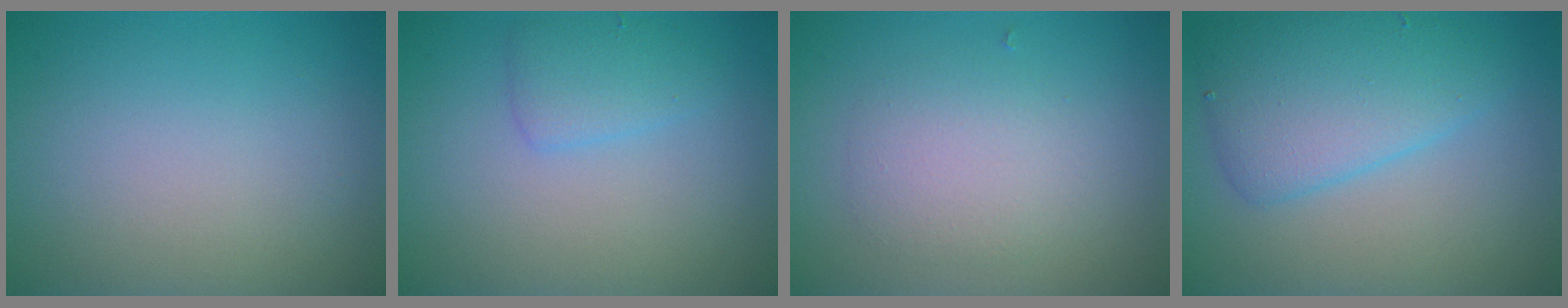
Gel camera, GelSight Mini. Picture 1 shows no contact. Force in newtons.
{"total": 2.1, "press": 2.1, "slide": 0.1}
{"total": 3.0, "press": 3.0, "slide": 0.1}
{"total": 5.4, "press": 5.4, "slide": 0.2}